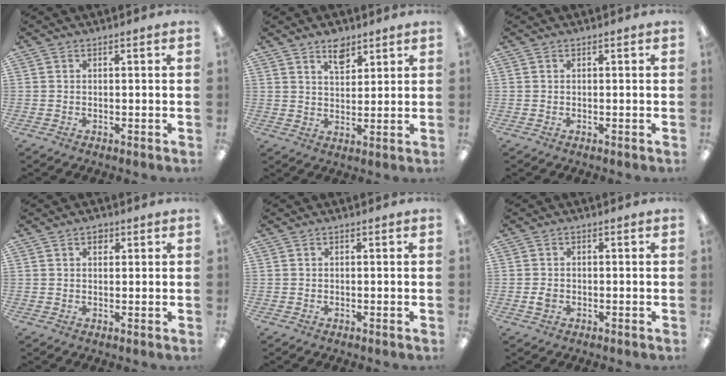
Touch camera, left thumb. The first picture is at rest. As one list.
[{"total": 6.1, "force": [4.5, 3.1, 2.8], "torque": [-0.026, -0.026, 0.075]}, {"total": 0.0}, {"total": 2.4, "force": [1.6, 1.6, 0.9], "torque": [0.003, -0.007, 0.023]}, {"total": 0.0}, {"total": 1.7, "force": [-0.4, 1.3, 1.1], "torque": [-0.020, 0.002, -0.008]}]